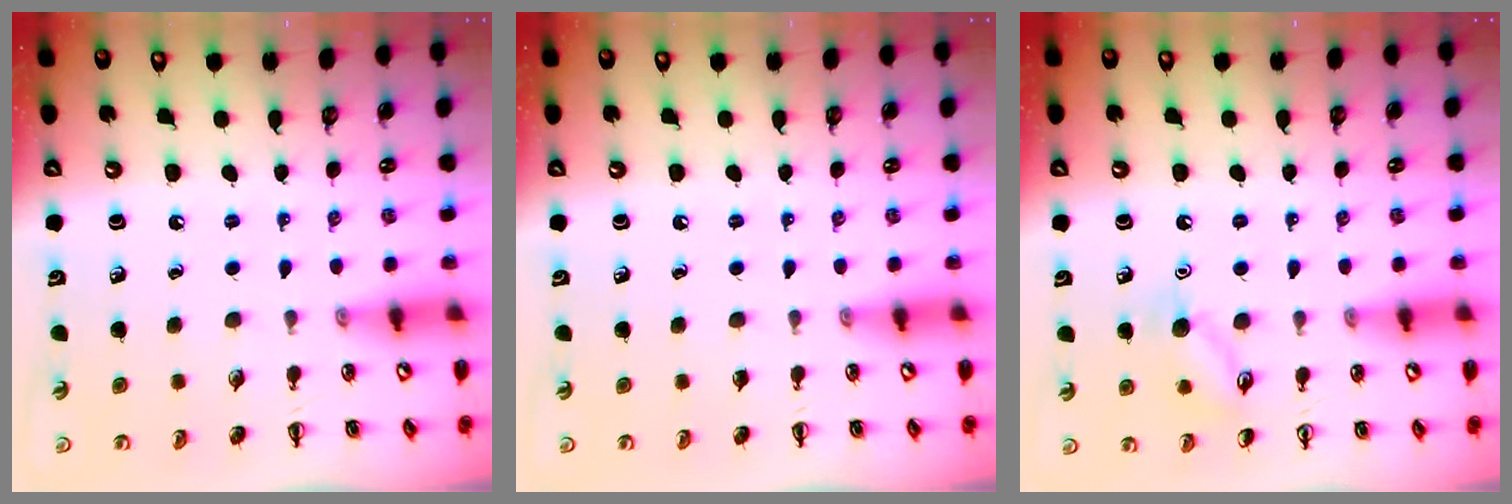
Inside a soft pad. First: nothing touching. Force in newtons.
{"total": 0.0}
{"total": 8.6, "press": 8.5, "slide": 0.9}